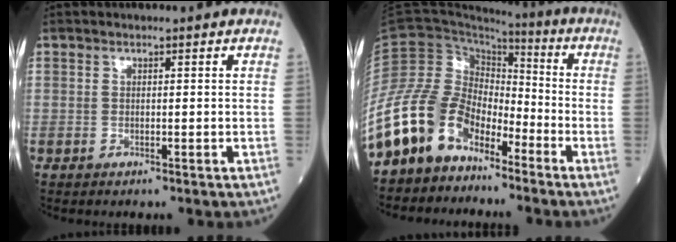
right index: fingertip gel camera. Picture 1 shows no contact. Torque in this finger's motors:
{"motor_torque": [0.94, -0.56, 0.84, 0.14]}